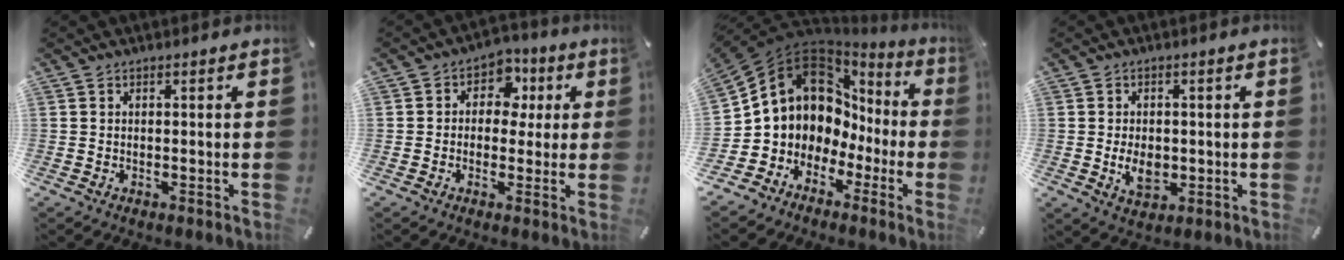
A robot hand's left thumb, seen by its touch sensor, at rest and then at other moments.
{"total": 7.0, "force": [0.2, 6.1, 3.4], "torque": [-0.044, 0.012, -0.002]}
{"total": 9.9, "force": [4.1, 8.7, 2.1], "torque": [-0.056, -0.057, 0.089]}
{"total": 5.9, "force": [-0.8, 4.2, 4.1], "torque": [-0.076, -0.007, -0.016]}